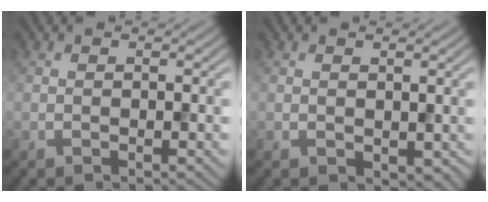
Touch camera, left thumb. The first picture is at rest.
{"total": 1.3, "force": [0.5, 0.9, 0.7], "torque": [-0.015, -0.008, 0.015]}